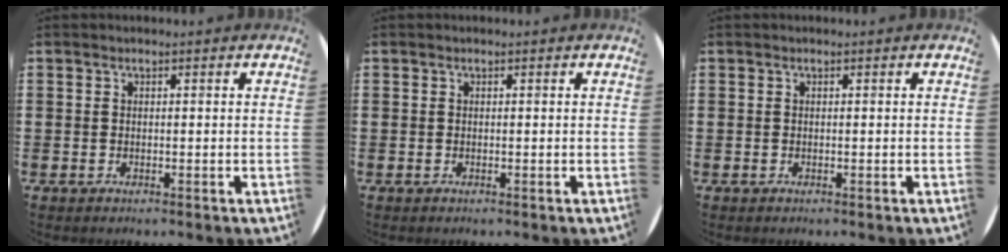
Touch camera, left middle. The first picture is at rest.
{"total": 0.0}
{"total": 0.0}